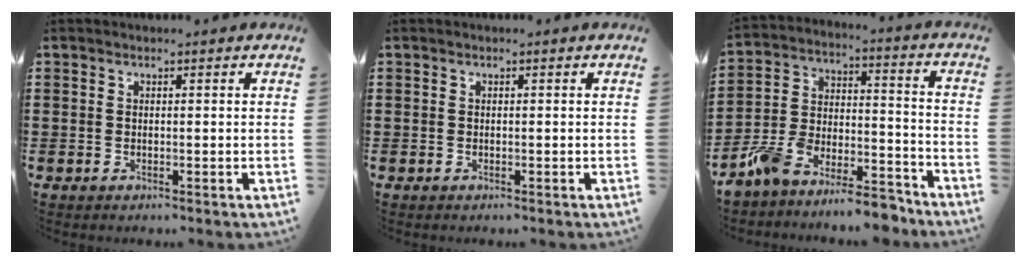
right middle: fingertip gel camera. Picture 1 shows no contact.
{"total": 0.8, "force": [0.8, 0.1, -0.1], "torque": [-0.001, 0.000, 0.015]}
{"total": 9.2, "force": [-8.8, 1.0, 2.2], "torque": [-0.038, 0.022, -0.174]}